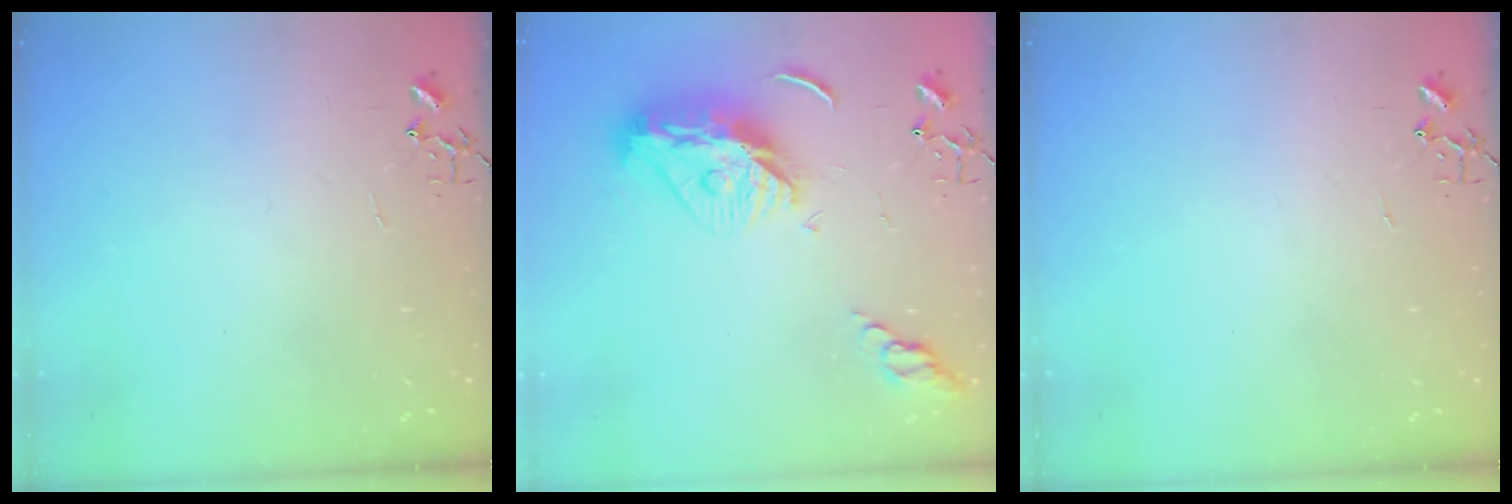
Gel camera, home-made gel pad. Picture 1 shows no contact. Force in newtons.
{"total": 13.4, "press": 13.4, "slide": 1.2}
{"total": 0.0}